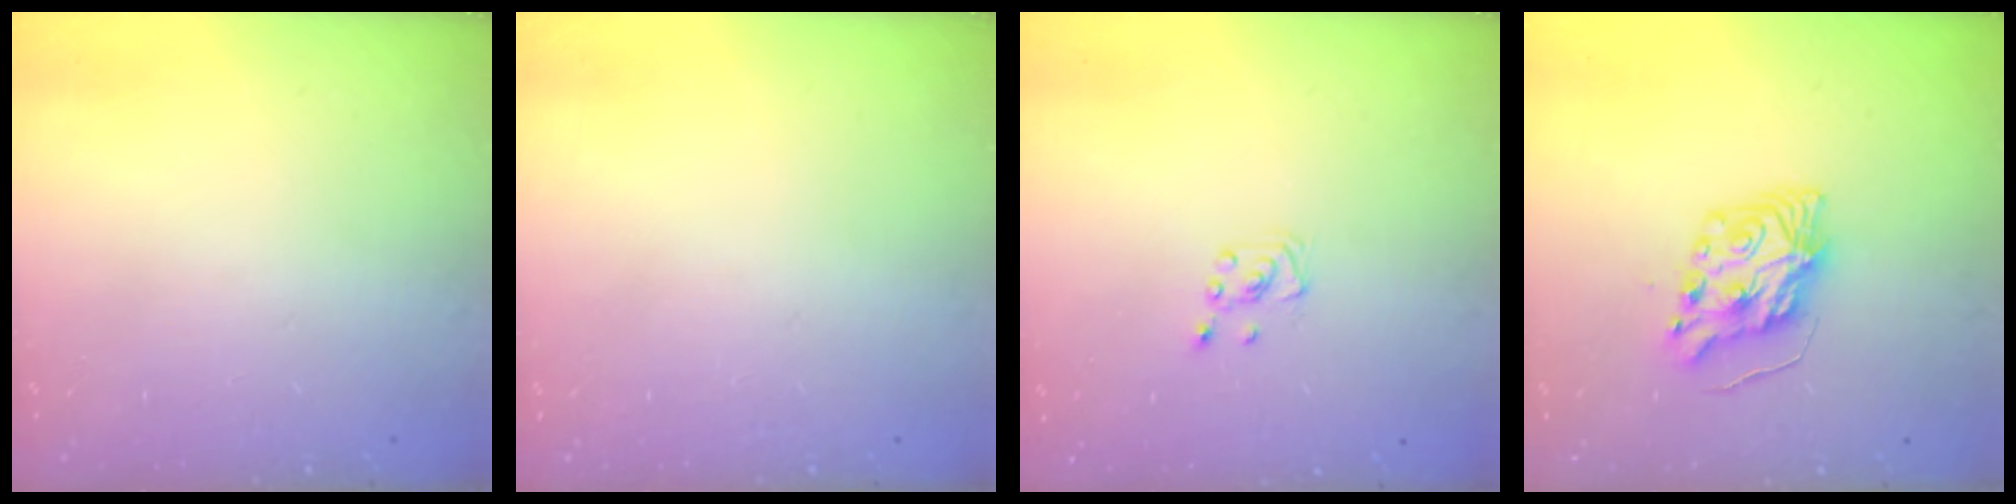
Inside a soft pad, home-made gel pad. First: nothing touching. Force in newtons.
{"total": 0.0}
{"total": 3.0, "press": 2.9, "slide": 0.3}
{"total": 8.9, "press": 8.9, "slide": 0.9}